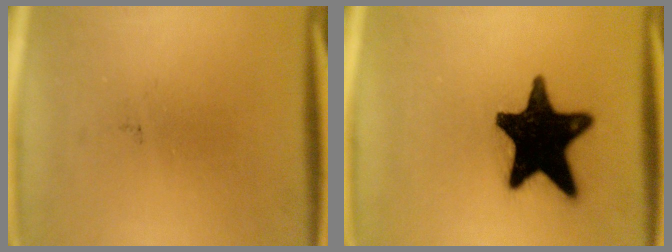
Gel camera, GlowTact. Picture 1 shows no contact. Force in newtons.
{"total": 19.4}